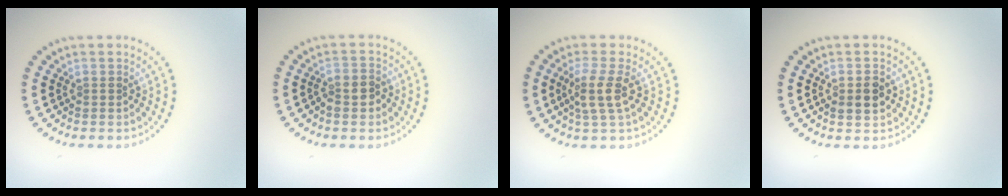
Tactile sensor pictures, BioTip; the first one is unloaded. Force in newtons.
{"total": 2.1, "press": 1.9, "slide": 0.9}
{"total": 2.7, "press": 2.2, "slide": 1.6}
{"total": 2.2, "press": 2.1, "slide": 0.2}